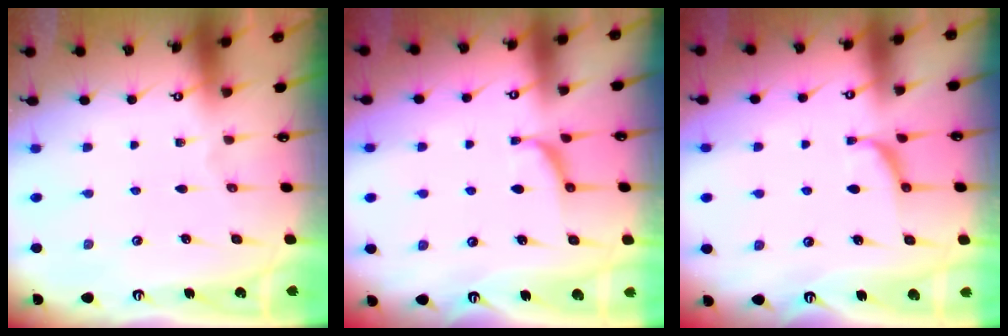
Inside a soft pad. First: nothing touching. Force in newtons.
{"total": 1.2, "press": 1.2, "slide": 0.4}
{"total": 1.2, "press": 1.2, "slide": 0.4}